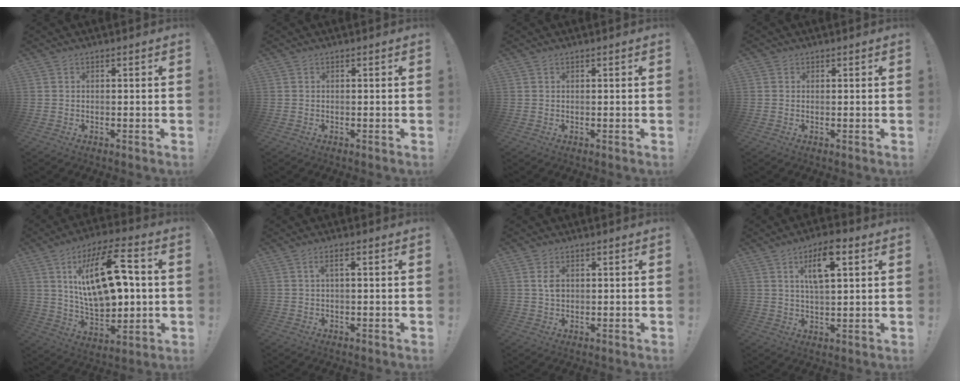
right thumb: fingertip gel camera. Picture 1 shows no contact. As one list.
[{"total": 0.0}, {"total": 0.0}, {"total": 0.7, "force": [0.4, 0.5, 0.0], "torque": [0.007, -0.002, 0.007]}, {"total": 22.4, "force": [5.2, 10.5, 19.0], "torque": [-0.318, -0.011, 0.083]}, {"total": 2.5, "force": [0.1, 0.3, 2.5], "torque": [-0.051, 0.004, 0.000]}, {"total": 3.2, "force": [0.7, 2.1, 2.3], "torque": [-0.037, 0.002, 0.010]}, {"total": 9.7, "force": [4.1, 3.7, 8.0], "torque": [-0.128, 0.000, 0.068]}]